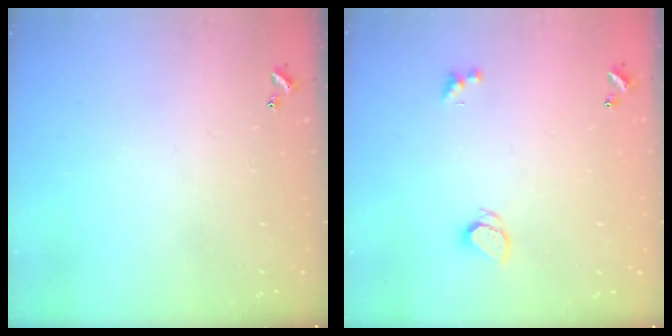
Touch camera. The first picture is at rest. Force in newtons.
{"total": 1.7, "press": 1.7, "slide": 0.2}